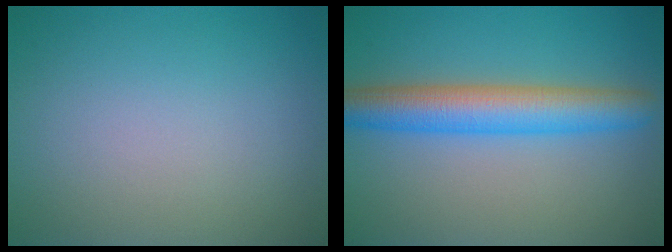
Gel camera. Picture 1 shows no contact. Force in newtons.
{"total": 6.1, "press": 6.1, "slide": 0.1}